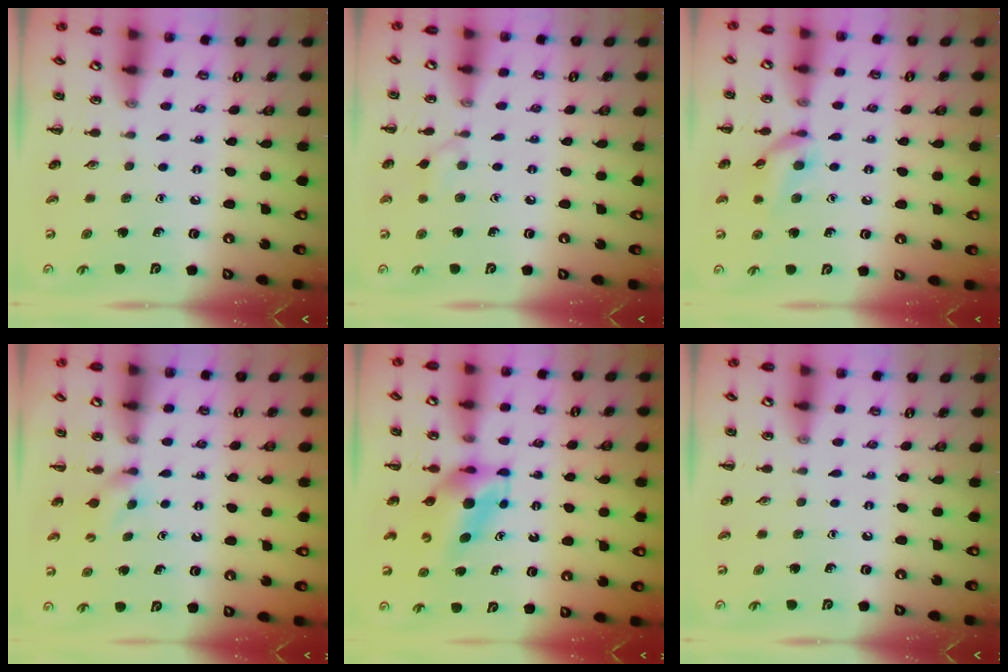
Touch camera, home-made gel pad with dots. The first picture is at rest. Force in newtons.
{"total": 5.4, "press": 5.0, "slide": 2.0}
{"total": 11.1, "press": 10.9, "slide": 1.6}
{"total": 3.5, "press": 3.4, "slide": 0.9}
{"total": 4.9, "press": 4.7, "slide": 1.1}
{"total": 0.0}